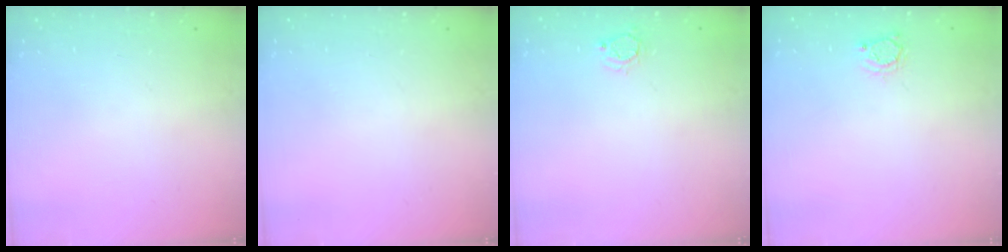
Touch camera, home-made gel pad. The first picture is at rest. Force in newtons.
{"total": 0.0}
{"total": 3.2, "press": 3.2, "slide": 0.2}
{"total": 2.8, "press": 2.8, "slide": 0.4}